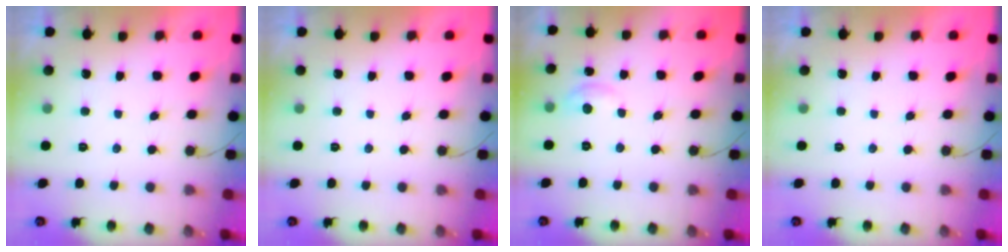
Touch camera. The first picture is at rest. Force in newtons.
{"total": 0.0}
{"total": 4.4, "press": 4.4, "slide": 0.5}
{"total": 0.0}